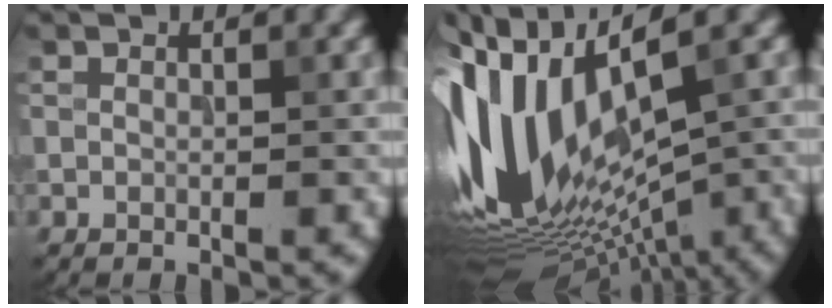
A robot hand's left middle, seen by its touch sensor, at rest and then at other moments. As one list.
[{"total": 15.6, "force": [-0.3, 6.8, 14.0], "torque": [-0.288, 0.012, 0.010]}]